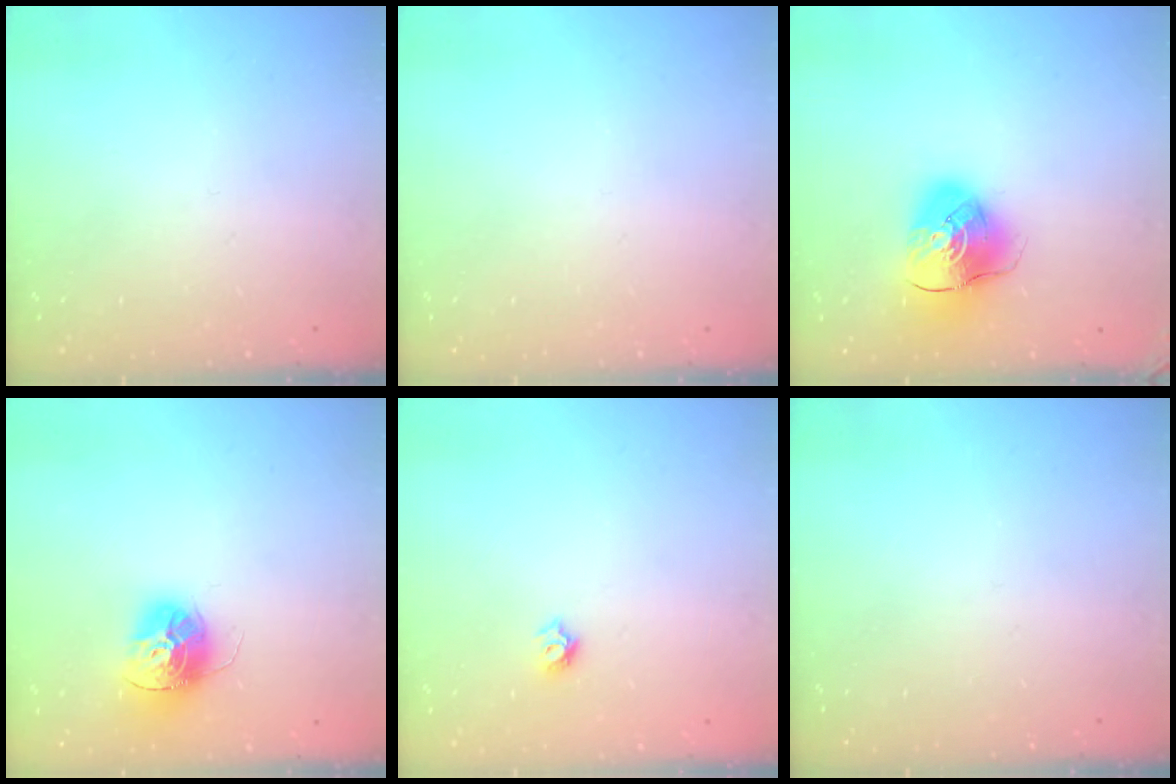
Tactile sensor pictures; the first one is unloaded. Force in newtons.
{"total": 0.0}
{"total": 12.6, "press": 12.5, "slide": 1.6}
{"total": 13.7, "press": 13.7, "slide": 1.2}
{"total": 4.8, "press": 4.8, "slide": 0.6}
{"total": 0.0}